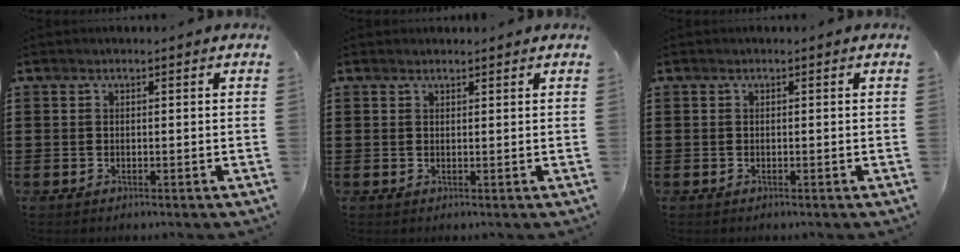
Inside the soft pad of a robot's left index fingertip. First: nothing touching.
{"total": 0.8, "force": [0.8, 0.0, 0.1], "torque": [-0.004, -0.001, 0.016]}
{"total": 0.0}